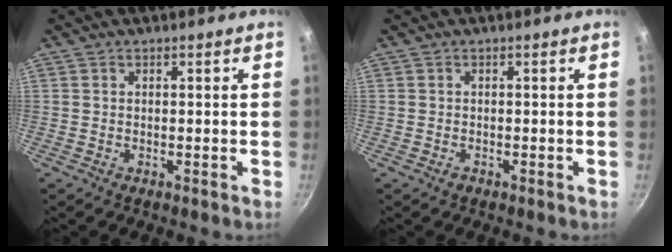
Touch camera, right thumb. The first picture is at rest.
{"total": 0.6, "force": [-0.4, 0.4, 0.2], "torque": [-0.004, 0.002, -0.006]}